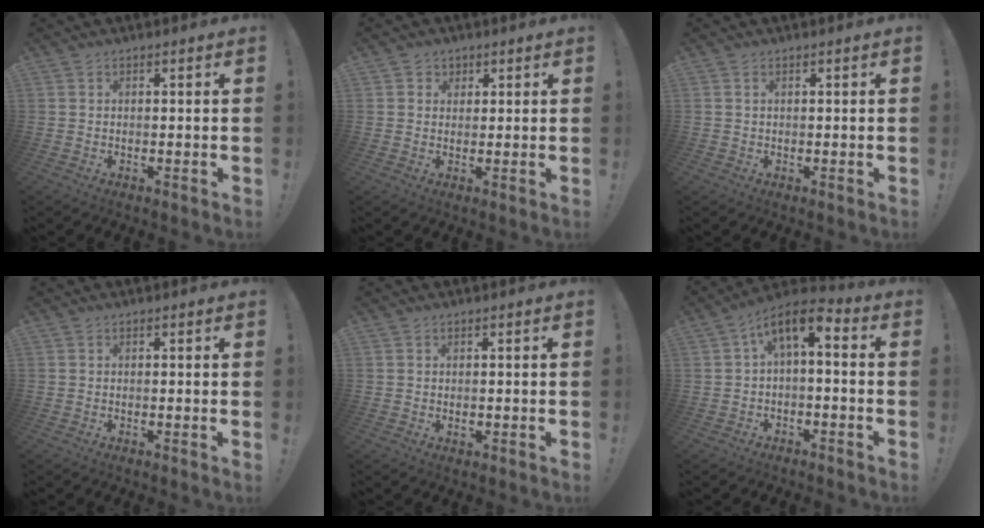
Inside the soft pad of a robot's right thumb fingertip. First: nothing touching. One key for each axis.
{"total": 2.9, "fx": 1.3, "fy": 2.6, "fz": 0.4, "tx": 0.006, "ty": -0.008, "tz": 0.021}
{"total": 0.7, "fx": 0.1, "fy": 0.6, "fz": 0.2, "tx": -0.011, "ty": 0.006, "tz": 0.003}
{"total": 0.0}
{"total": 0.5, "fx": 0.0, "fy": 0.5, "fz": 0.3, "tx": 0.002, "ty": -0.001, "tz": -0.002}
{"total": 7.0, "fx": 1.0, "fy": 2.9, "fz": 6.3, "tx": -0.100, "ty": -0.001, "tz": 0.018}